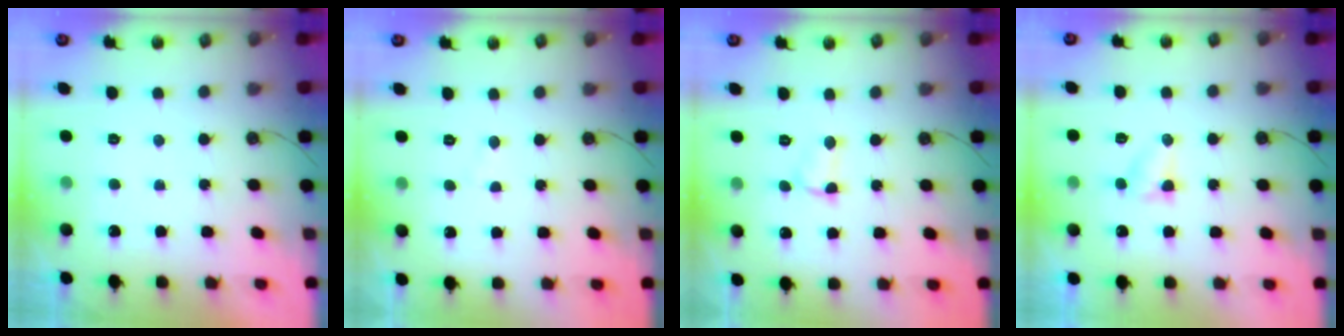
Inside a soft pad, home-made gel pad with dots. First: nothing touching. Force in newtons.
{"total": 1.7, "press": 1.7, "slide": 0.2}
{"total": 4.4, "press": 4.4, "slide": 0.6}
{"total": 3.3, "press": 3.3, "slide": 0.3}